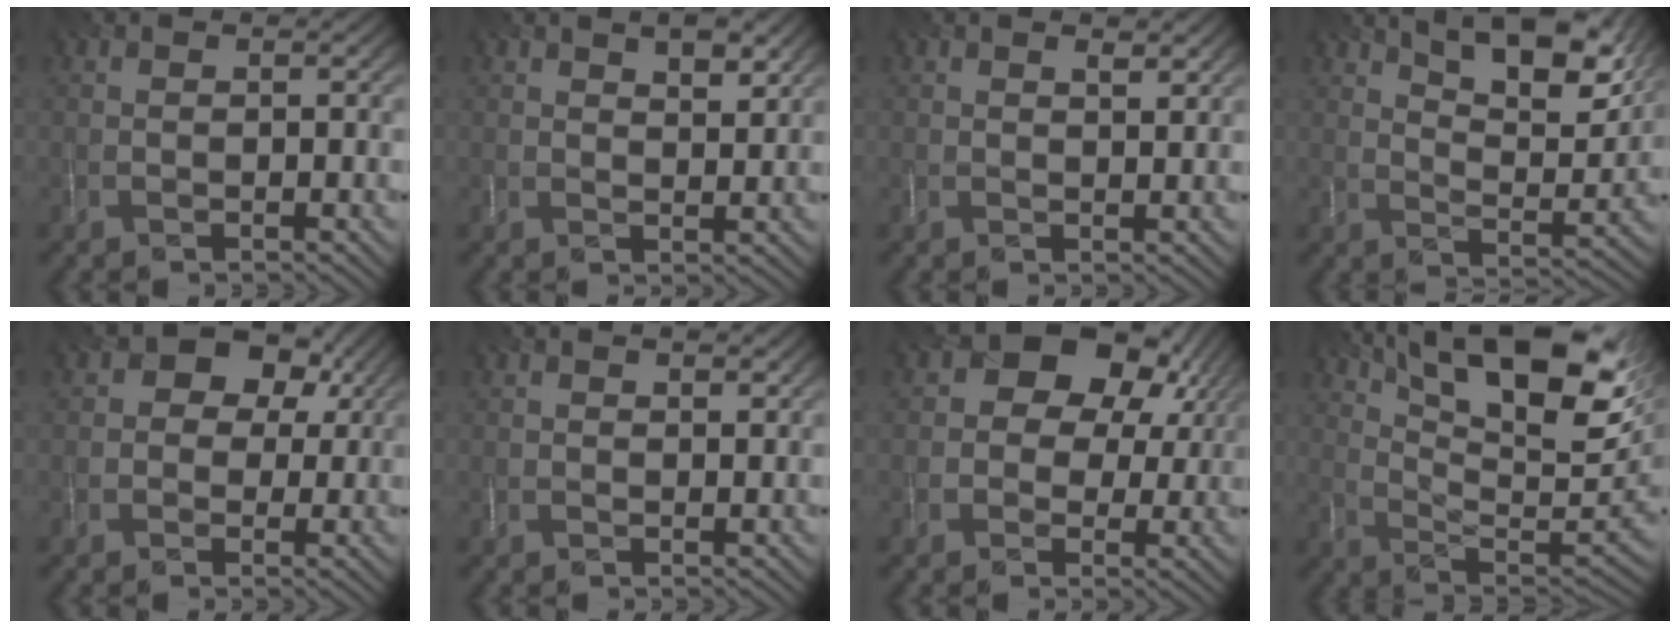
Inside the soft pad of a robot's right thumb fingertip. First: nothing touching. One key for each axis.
{"total": 3.6, "fx": 2.2, "fy": 1.5, "fz": 2.4, "tx": -0.043, "ty": -0.001, "tz": 0.041}
{"total": 2.0, "fx": 1.2, "fy": 0.8, "fz": 1.3, "tx": -0.023, "ty": -0.004, "tz": 0.025}
{"total": 12.2, "fx": 7.8, "fy": 4.2, "fz": 8.5, "tx": -0.141, "ty": 0.000, "tz": 0.127}
{"total": 8.3, "fx": 2.9, "fy": 6.4, "fz": 4.3, "tx": -0.063, "ty": 0.023, "tz": 0.023}
{"total": 1.6, "fx": 1.0, "fy": 0.8, "fz": 1.0, "tx": -0.017, "ty": -0.002, "tz": 0.020}
{"total": 12.3, "fx": 4.3, "fy": 9.2, "fz": 6.9, "tx": -0.124, "ty": 0.026, "tz": 0.063}
{"total": 18.8, "fx": 9.9, "fy": 6.9, "fz": 14.4, "tx": -0.242, "ty": 0.016, "tz": 0.156}